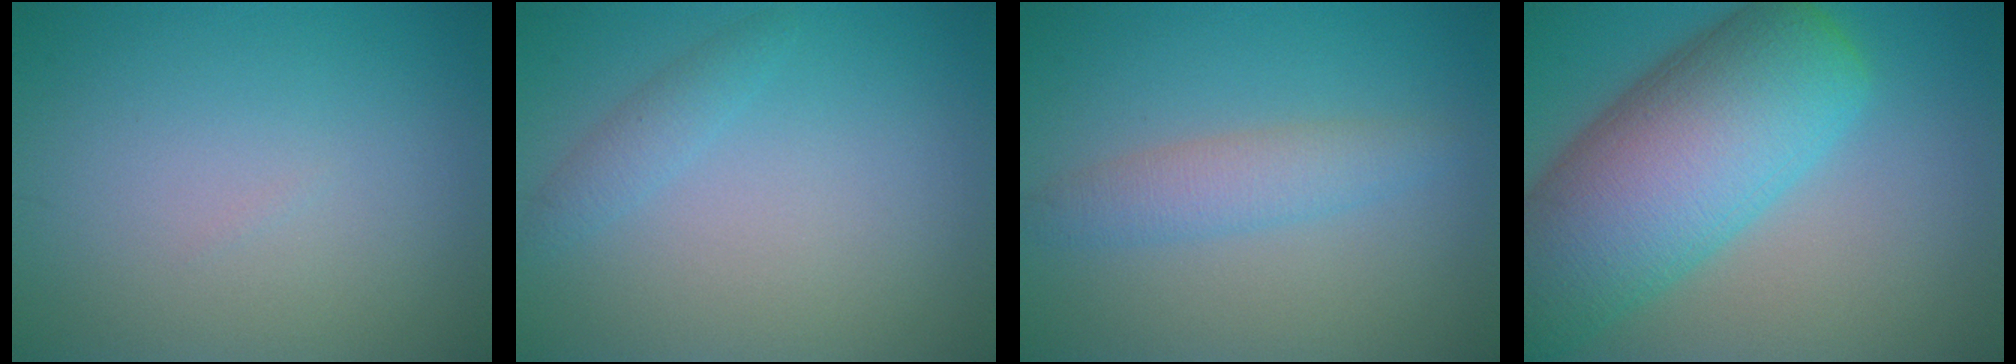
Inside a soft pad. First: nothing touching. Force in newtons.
{"total": 1.4, "press": 1.4, "slide": 0.1}
{"total": 2.7, "press": 2.7, "slide": 0.0}
{"total": 13.0, "press": 13.0, "slide": 0.7}